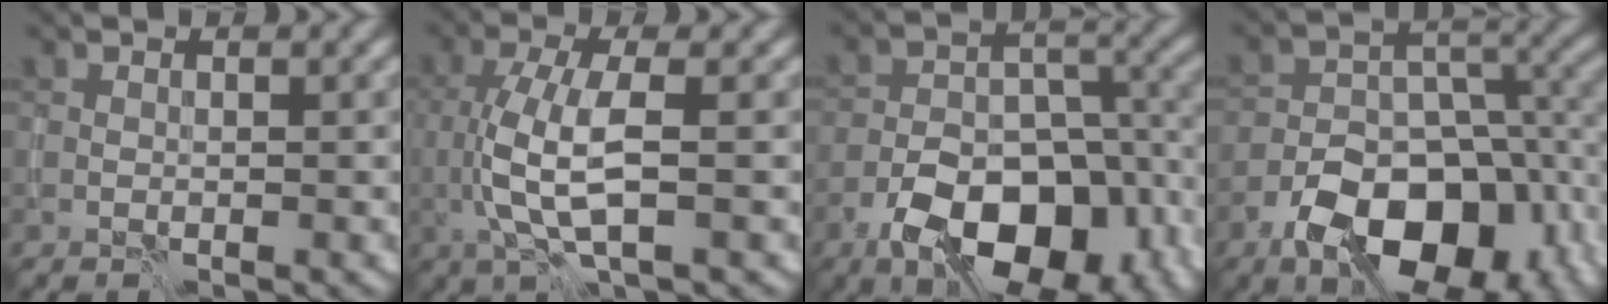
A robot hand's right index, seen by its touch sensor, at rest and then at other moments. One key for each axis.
{"total": 5.0, "fx": -0.3, "fy": 1.6, "fz": 4.8, "tx": -0.106, "ty": -0.005, "tz": -0.004}
{"total": 12.4, "fx": -7.1, "fy": 6.6, "fz": 7.7, "tx": -0.126, "ty": -0.006, "tz": -0.114}
{"total": 13.9, "fx": -7.5, "fy": 7.9, "fz": 8.6, "tx": -0.142, "ty": -0.015, "tz": -0.121}